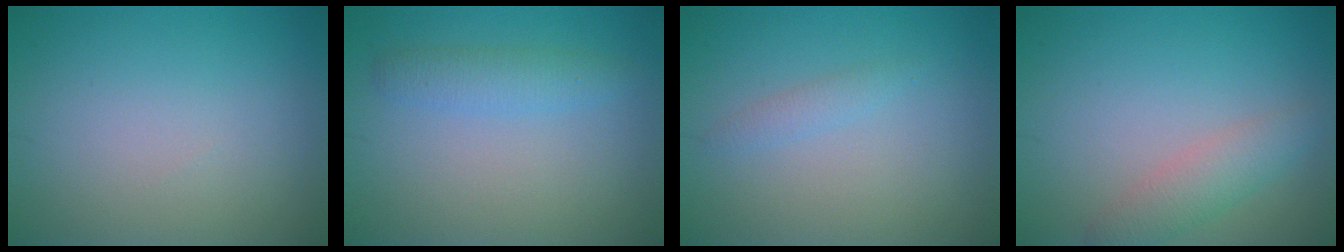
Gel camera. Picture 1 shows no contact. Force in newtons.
{"total": 2.2, "press": 2.2, "slide": 0.2}
{"total": 1.1, "press": 1.1, "slide": 0.0}
{"total": 2.7, "press": 2.7, "slide": 0.0}